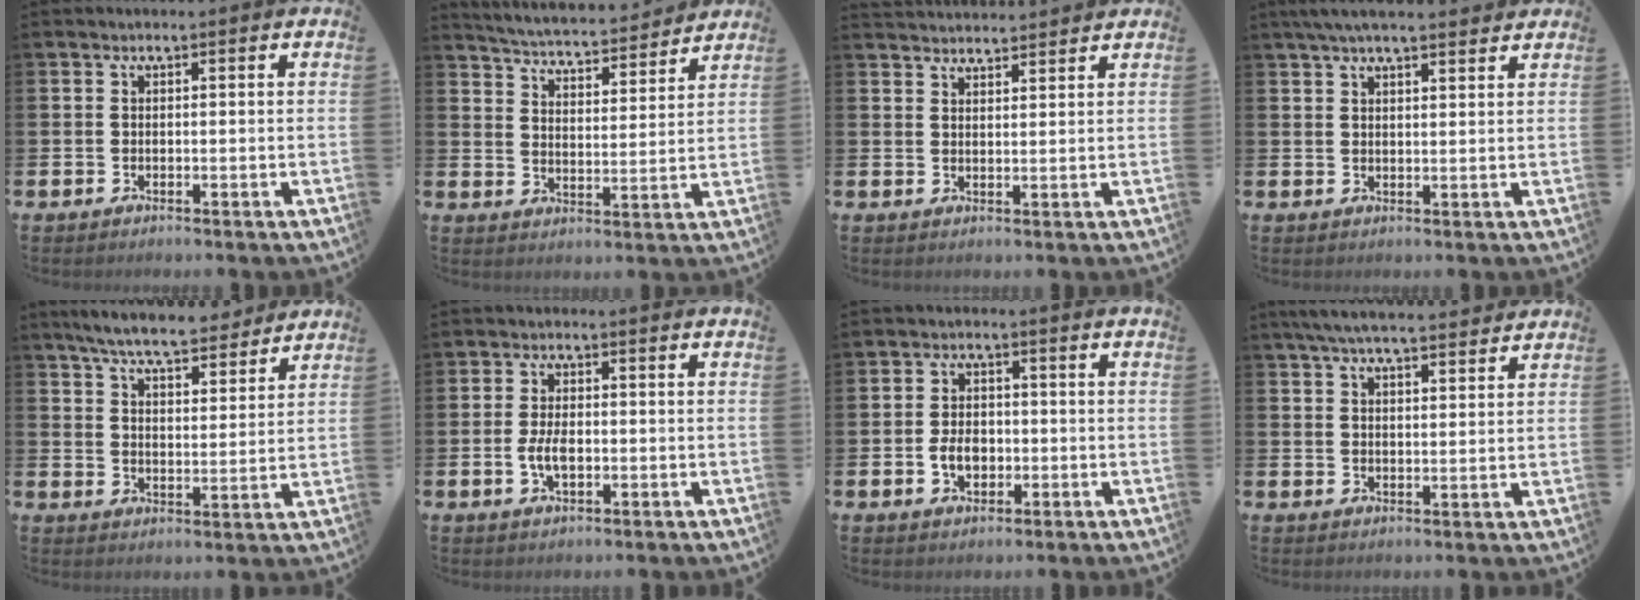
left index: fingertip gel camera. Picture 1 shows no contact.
{"total": 5.0, "force": [4.9, 0.5, 0.5], "torque": [-0.039, -0.040, 0.083]}
{"total": 3.1, "force": [3.1, 0.3, -0.1], "torque": [-0.001, -0.017, 0.057]}
{"total": 4.6, "force": [4.1, 0.7, 2.0], "torque": [-0.048, -0.006, 0.075]}
{"total": 7.2, "force": [6.7, 1.1, 2.3], "torque": [-0.067, -0.033, 0.119]}
{"total": 3.5, "force": [-0.5, 1.8, 3.0], "torque": [-0.062, 0.000, -0.011]}
{"total": 3.7, "force": [-0.9, 2.6, 2.5], "torque": [-0.031, -0.002, -0.021]}
{"total": 5.8, "force": [5.5, 0.9, 1.9], "torque": [-0.051, -0.016, 0.100]}